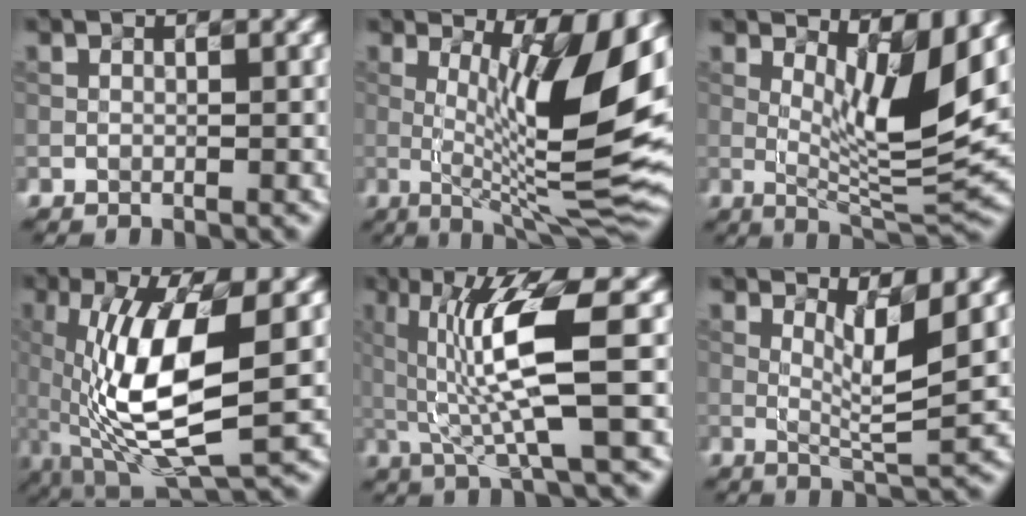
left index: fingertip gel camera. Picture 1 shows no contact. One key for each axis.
{"total": 12.0, "fx": 1.6, "fy": 2.6, "fz": 11.6, "tx": -0.172, "ty": -0.002, "tz": 0.041}
{"total": 7.1, "fx": 1.9, "fy": 1.6, "fz": 6.6, "tx": -0.109, "ty": -0.020, "tz": 0.049}
{"total": 10.1, "fx": -1.3, "fy": 3.5, "fz": 9.4, "tx": -0.188, "ty": 0.002, "tz": -0.012}
{"total": 7.5, "fx": 0.3, "fy": 1.0, "fz": 7.4, "tx": -0.133, "ty": -0.007, "tz": 0.024}
{"total": 3.5, "fx": 1.1, "fy": 0.3, "fz": 3.3, "tx": -0.063, "ty": -0.007, "tz": 0.036}